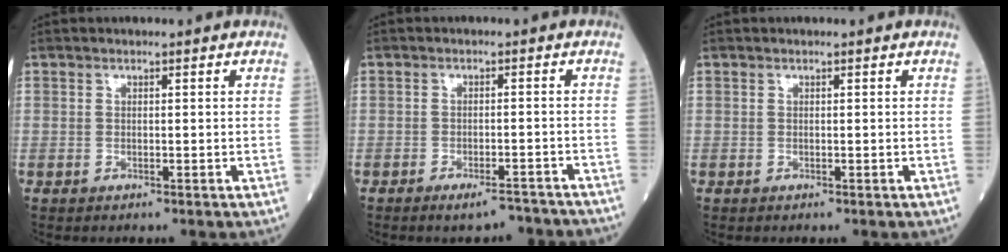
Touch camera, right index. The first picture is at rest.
{"total": 5.6, "force": [-4.9, 1.3, 2.4], "torque": [-0.023, 0.000, -0.065]}
{"total": 0.0}